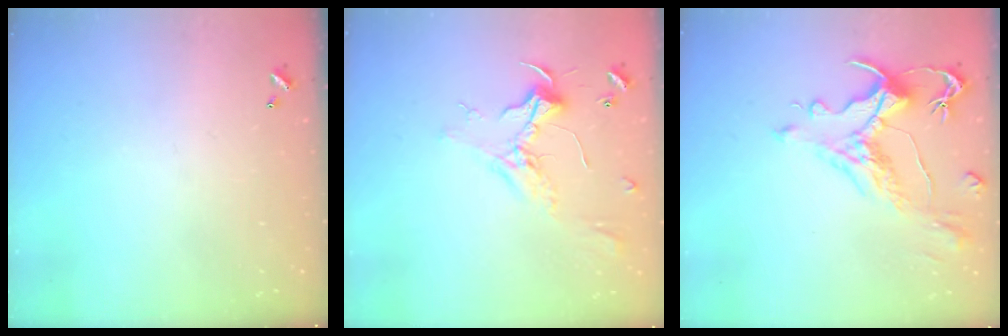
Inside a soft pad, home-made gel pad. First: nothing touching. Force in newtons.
{"total": 2.4, "press": 2.3, "slide": 0.8}
{"total": 1.1, "press": 0.0, "slide": 1.1}